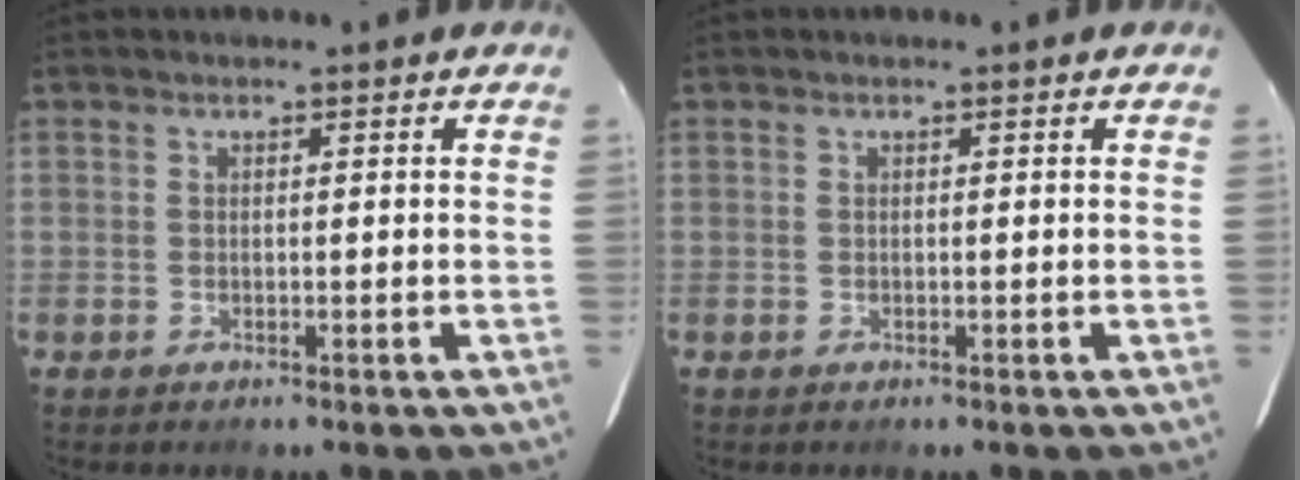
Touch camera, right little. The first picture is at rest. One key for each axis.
{"total": 0.0}